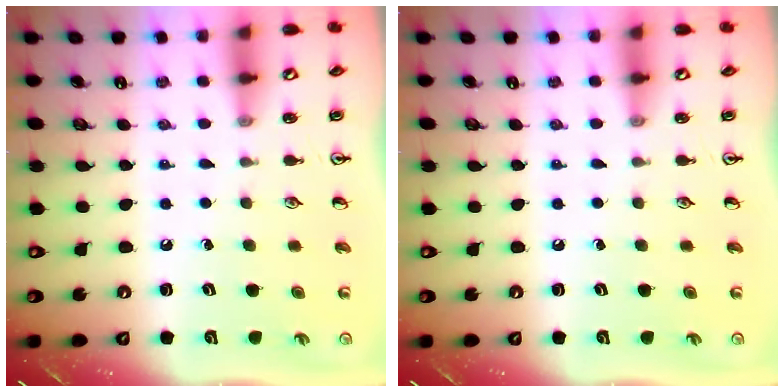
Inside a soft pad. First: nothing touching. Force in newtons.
{"total": 0.0}